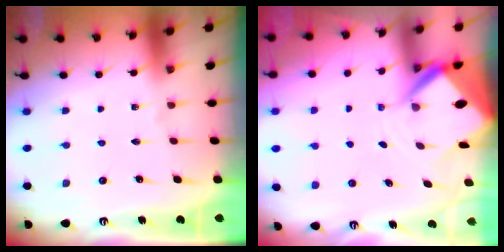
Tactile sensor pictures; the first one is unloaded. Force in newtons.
{"total": 6.4, "press": 6.3, "slide": 0.7}